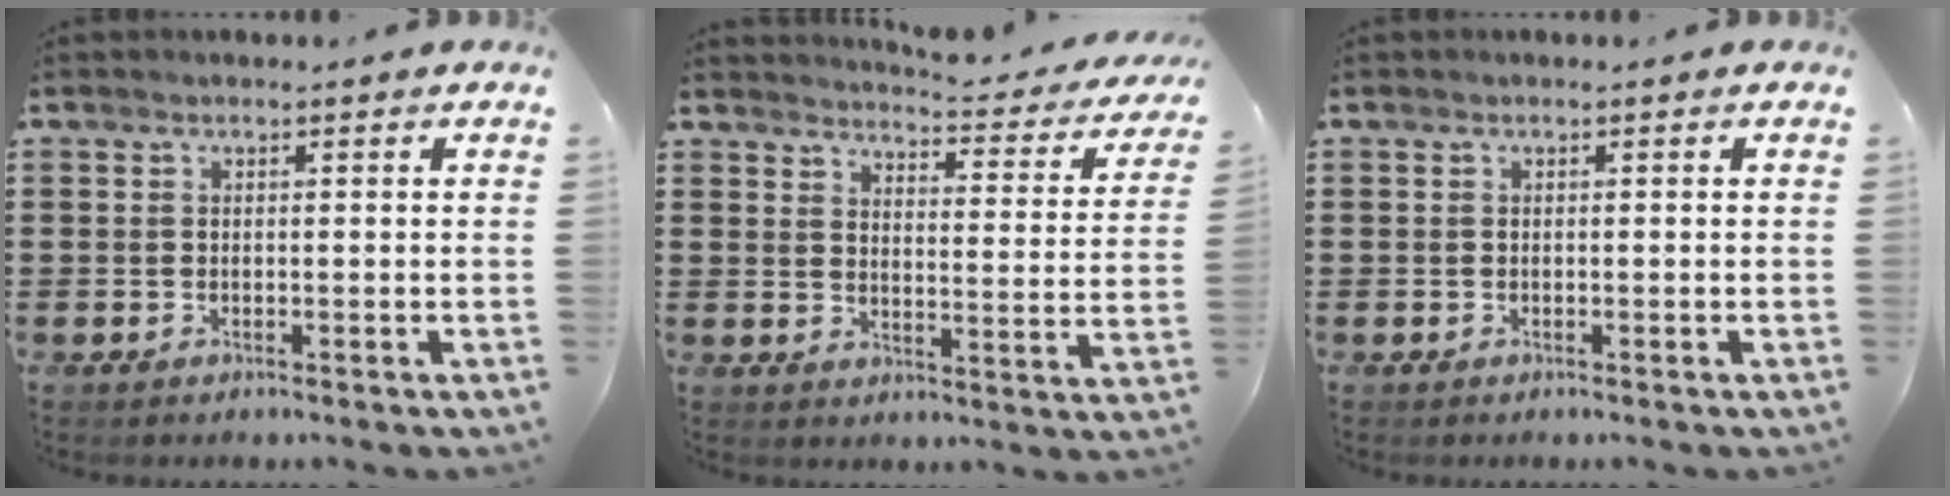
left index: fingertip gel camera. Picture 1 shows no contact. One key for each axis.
{"total": 3.4, "fx": 3.3, "fy": -0.2, "fz": 0.9, "tx": -0.022, "ty": -0.037, "tz": 0.047}
{"total": 0.0}